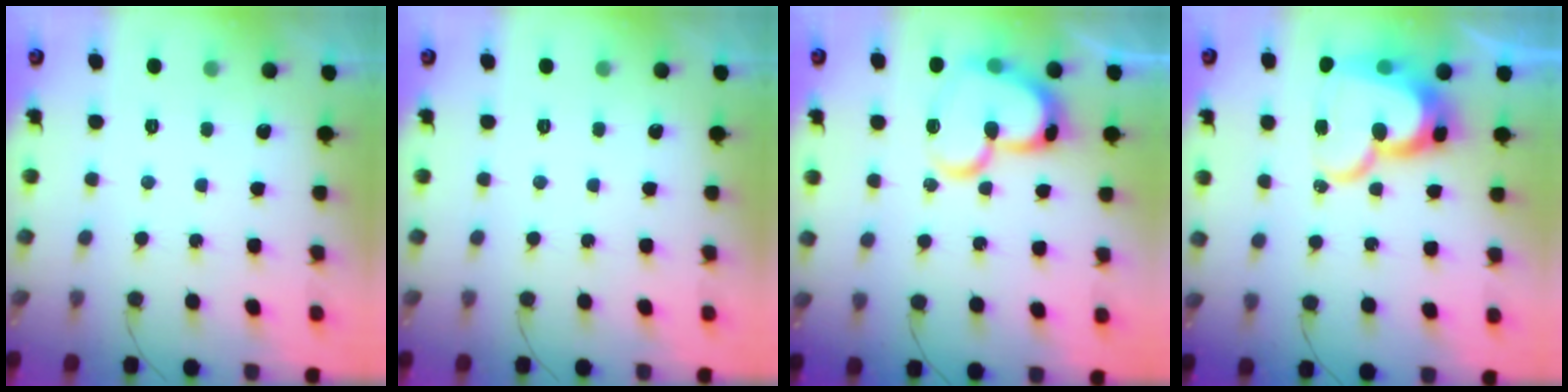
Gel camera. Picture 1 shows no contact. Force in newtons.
{"total": 0.0}
{"total": 19.0, "press": 18.9, "slide": 2.0}
{"total": 17.0, "press": 17.0, "slide": 1.5}